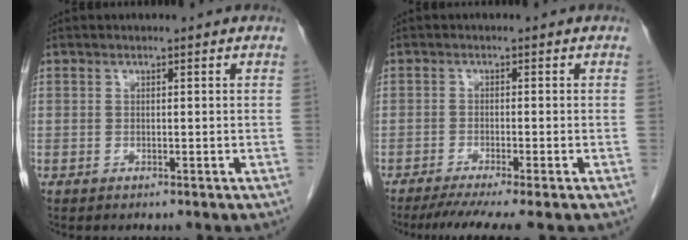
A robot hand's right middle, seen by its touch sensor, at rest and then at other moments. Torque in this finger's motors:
{"motor_torque": [0.55, -0.39, 0.27, 0.05]}